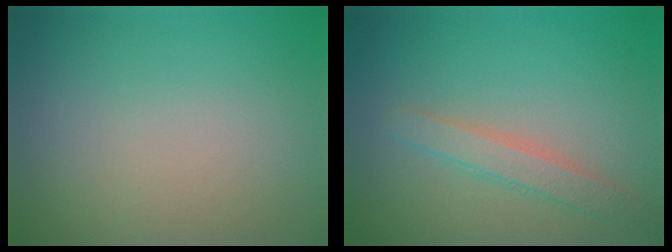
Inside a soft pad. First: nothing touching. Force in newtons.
{"total": 2.3, "press": 2.3, "slide": 0.1}